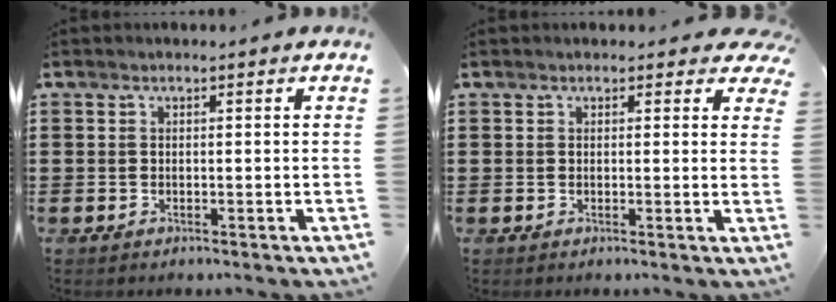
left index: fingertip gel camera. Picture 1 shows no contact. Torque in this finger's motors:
{"motor_torque": [0.82, -0.74, 0.27, 0.02]}